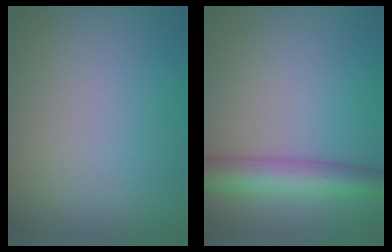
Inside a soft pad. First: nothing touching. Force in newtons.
{"total": 5.5, "press": 5.5, "slide": 0.2}